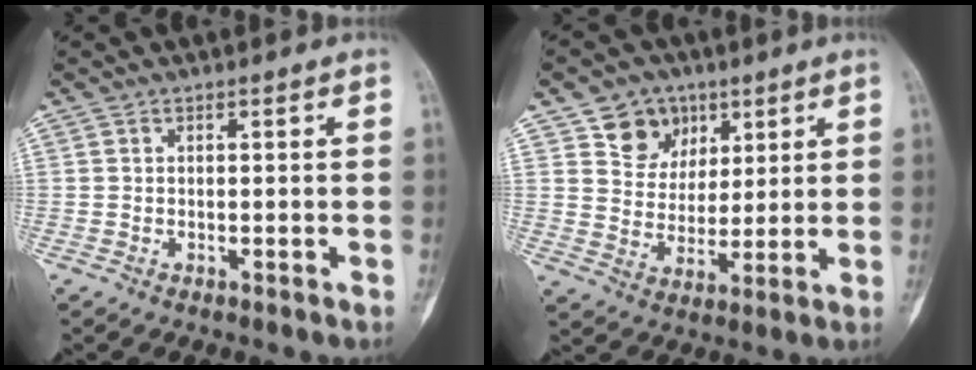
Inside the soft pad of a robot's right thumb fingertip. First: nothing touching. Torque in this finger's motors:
{"motor_torque": [-0.65, 0.81, -0.18, 0.22, -0.06]}